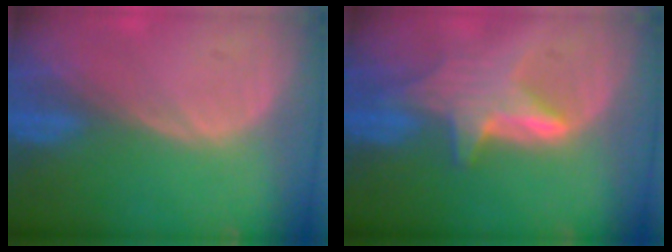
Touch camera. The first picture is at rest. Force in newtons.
{"total": 6.3, "press": 6.1, "slide": 1.7}